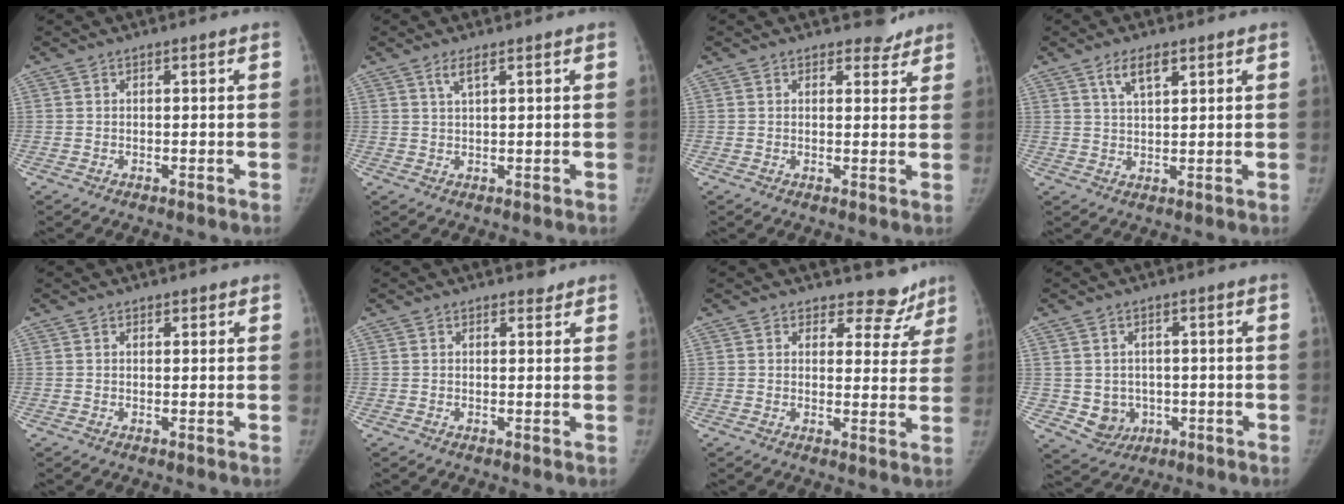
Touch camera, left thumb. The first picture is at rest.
{"total": 2.1, "force": [1.2, 0.3, 1.6], "torque": [-0.038, -0.003, 0.027]}
{"total": 2.9, "force": [2.5, 1.5, 0.1], "torque": [0.019, -0.020, 0.025]}
{"total": 4.7, "force": [2.7, 1.8, 3.3], "torque": [-0.055, -0.011, 0.053]}
{"total": 0.7, "force": [0.5, 0.5, 0.1], "torque": [0.007, -0.004, 0.003]}
{"total": 1.2, "force": [1.0, 0.6, 0.0], "torque": [0.008, -0.008, 0.010]}
{"total": 7.0, "force": [5.9, 3.8, 0.3], "torque": [0.040, -0.042, 0.060]}
{"total": 5.9, "force": [-1.0, 5.4, 2.1], "torque": [-0.009, 0.004, -0.002]}